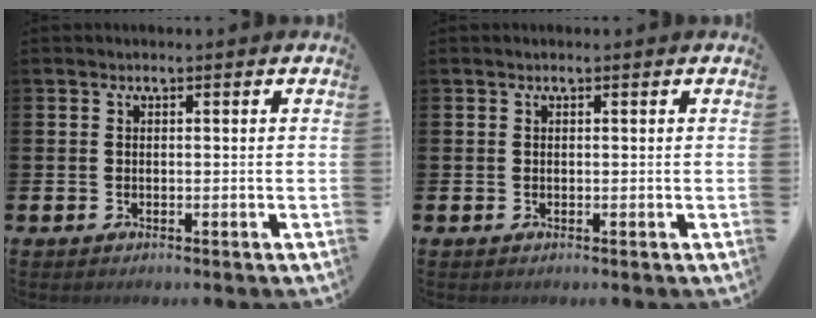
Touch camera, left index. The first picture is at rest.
{"total": 0.0}